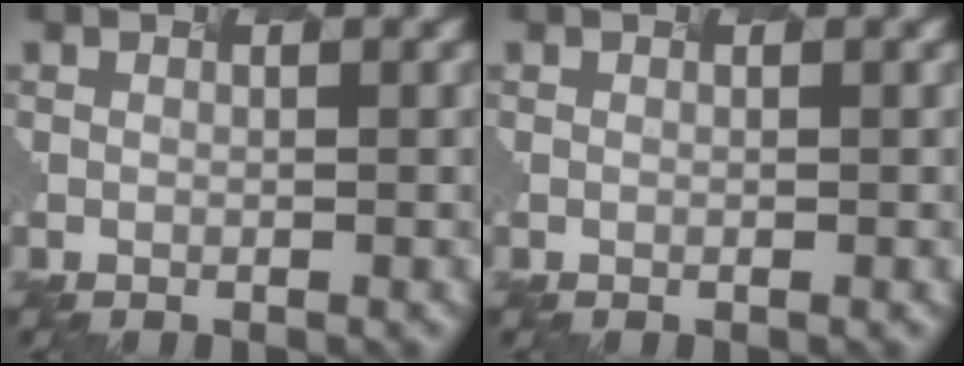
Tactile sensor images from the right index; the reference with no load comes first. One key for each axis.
{"total": 0.0}